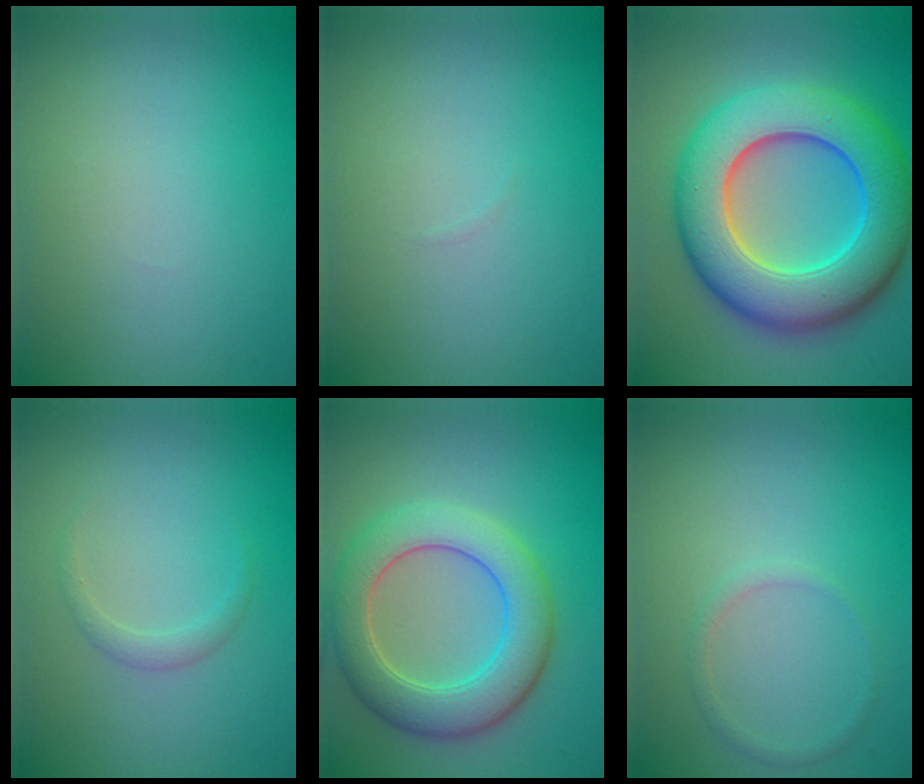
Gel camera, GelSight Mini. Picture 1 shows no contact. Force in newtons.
{"total": 0.0}
{"total": 11.8, "press": 11.8, "slide": 0.2}
{"total": 1.1, "press": 1.1, "slide": 0.0}
{"total": 6.7, "press": 6.7, "slide": 0.2}
{"total": 1.0, "press": 1.0, "slide": 0.0}